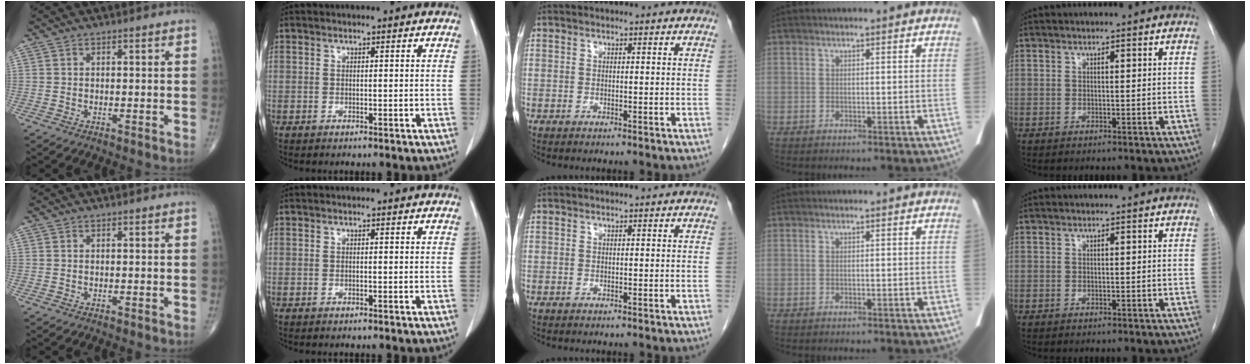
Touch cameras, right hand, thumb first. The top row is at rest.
{}